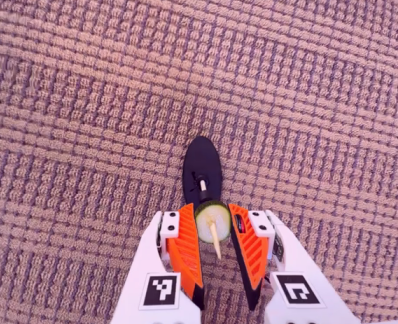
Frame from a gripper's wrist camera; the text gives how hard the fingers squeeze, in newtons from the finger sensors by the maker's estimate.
{"total": 10.0, "left": 9.8, "right": 10.3}